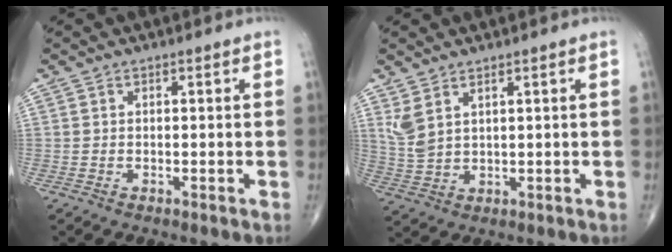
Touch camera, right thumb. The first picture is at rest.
{"total": 4.7, "force": [2.7, 2.0, 3.3], "torque": [-0.074, -0.011, 0.067]}